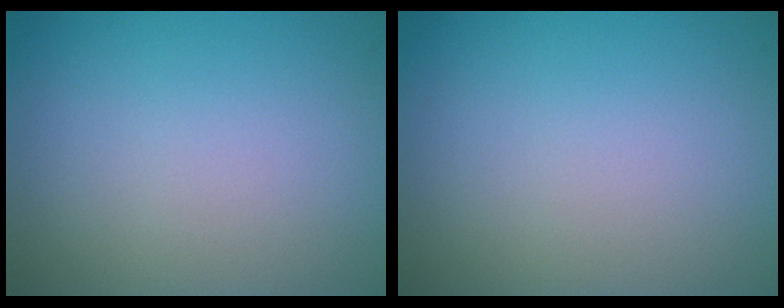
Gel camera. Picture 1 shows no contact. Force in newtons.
{"total": 0.0}